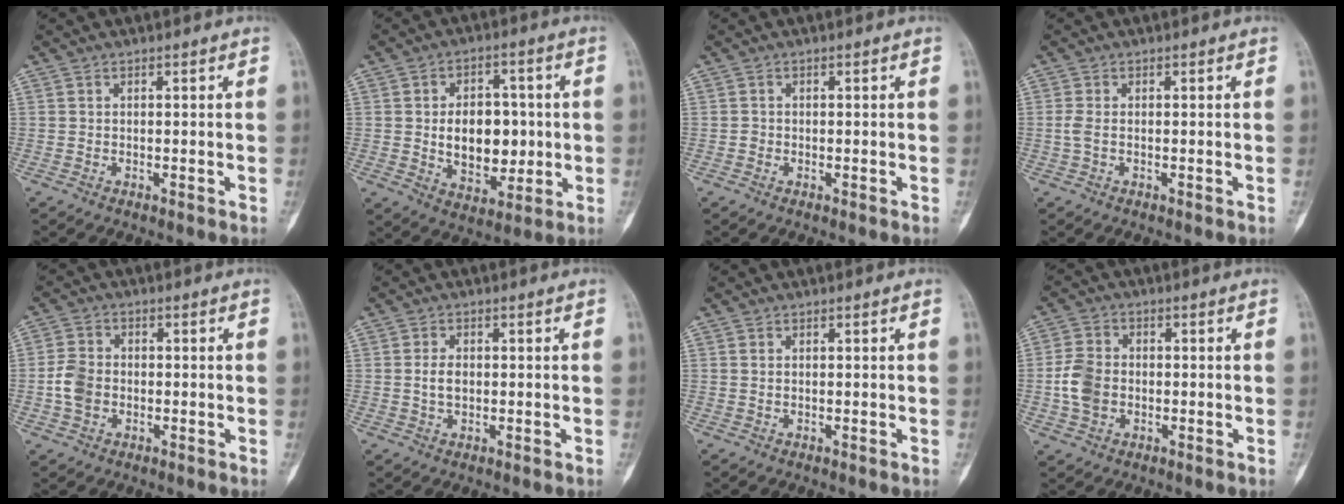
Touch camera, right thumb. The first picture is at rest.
{"total": 12.4, "force": [-0.1, 8.4, 9.1], "torque": [-0.092, 0.003, 0.008]}
{"total": 0.7, "force": [-0.2, 0.6, 0.1], "torque": [-0.001, 0.003, -0.005]}
{"total": 1.6, "force": [-0.2, 0.7, 1.4], "torque": [-0.042, -0.003, -0.004]}
{"total": 5.4, "force": [-1.0, 4.2, 3.3], "torque": [-0.062, 0.010, -0.023]}
{"total": 2.9, "force": [0.0, 1.9, 2.2], "torque": [-0.036, 0.002, -0.001]}
{"total": 0.9, "force": [0.4, 0.7, 0.5], "torque": [-0.004, -0.002, 0.007]}
{"total": 6.8, "force": [-1.0, 5.2, 4.3], "torque": [-0.080, 0.010, -0.023]}